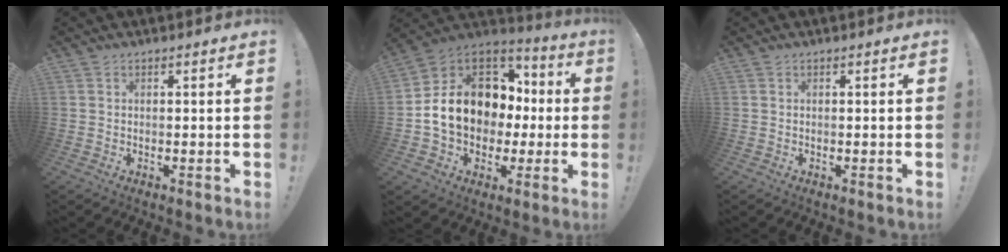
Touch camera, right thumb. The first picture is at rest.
{"total": 17.5, "force": [1.1, 13.9, 10.6], "torque": [-0.171, 0.011, 0.043]}
{"total": 0.0}